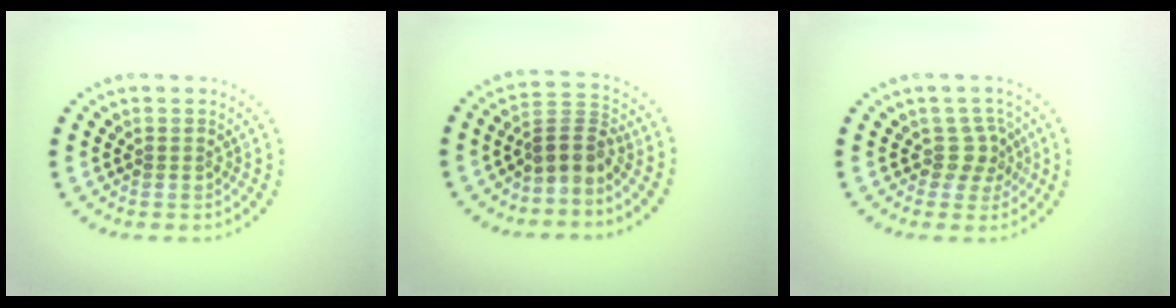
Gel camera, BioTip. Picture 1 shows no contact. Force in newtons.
{"total": 2.9, "press": 2.1, "slide": 2.0}
{"total": 2.3, "press": 1.7, "slide": 1.5}